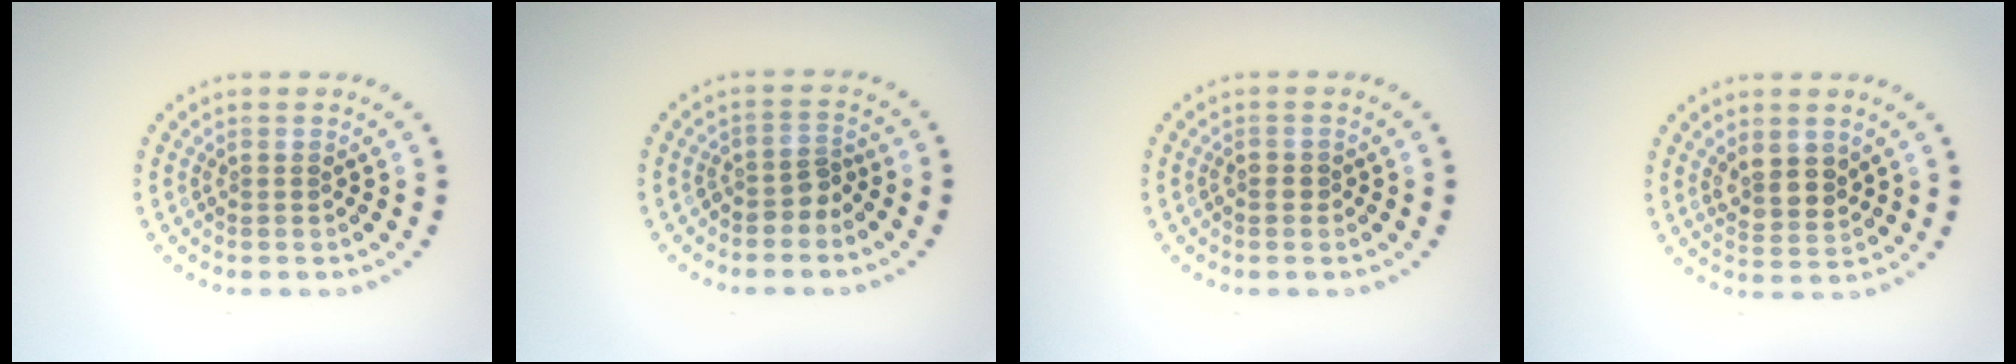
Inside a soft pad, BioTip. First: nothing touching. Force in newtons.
{"total": 2.0, "press": 1.5, "slide": 1.4}
{"total": 0.5, "press": 0.4, "slide": 0.3}
{"total": 2.8, "press": 2.6, "slide": 1.1}